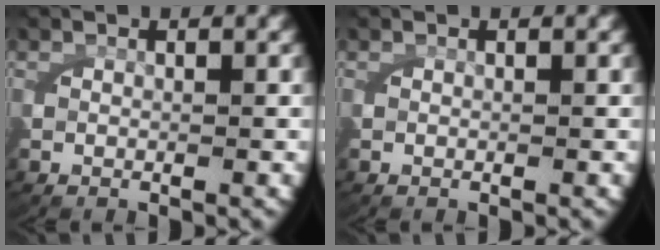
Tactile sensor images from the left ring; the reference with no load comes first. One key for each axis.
{"total": 0.0}